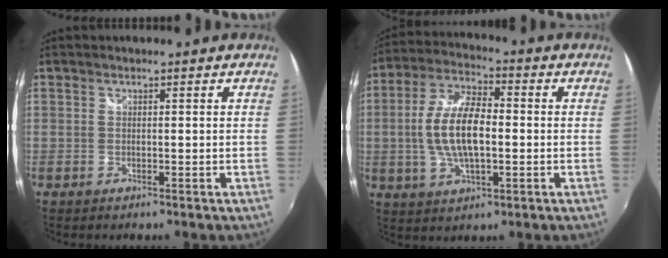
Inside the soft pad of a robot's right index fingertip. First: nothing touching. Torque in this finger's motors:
{"motor_torque": [1.48, -0.25, 0.75, 0.21]}